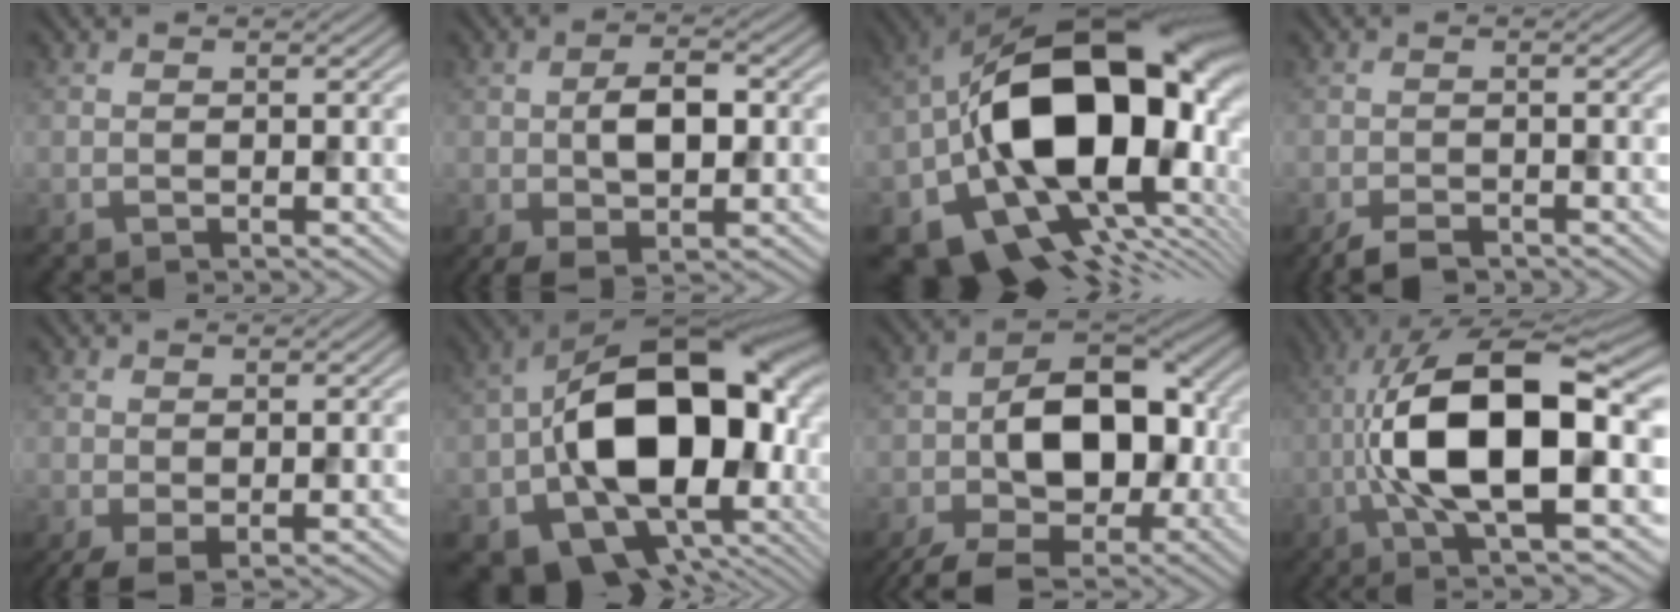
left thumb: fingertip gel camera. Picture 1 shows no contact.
{"total": 5.9, "force": [-1.1, 3.2, 4.9], "torque": [-0.096, -0.001, -0.018]}
{"total": 21.0, "force": [-1.6, 14.0, 15.6], "torque": [-0.279, -0.041, 0.000]}
{"total": 2.9, "force": [-2.4, 1.1, 1.3], "torque": [-0.028, -0.004, -0.046]}
{"total": 2.4, "force": [-0.7, 1.4, 1.8], "torque": [-0.050, -0.004, -0.012]}
{"total": 19.5, "force": [-2.8, 12.7, 14.5], "torque": [-0.241, -0.013, -0.044]}
{"total": 12.7, "force": [-3.9, 8.0, 9.1], "torque": [-0.155, -0.009, -0.069]}
{"total": 15.9, "force": [-1.7, 5.2, 14.9], "torque": [-0.275, 0.027, -0.037]}